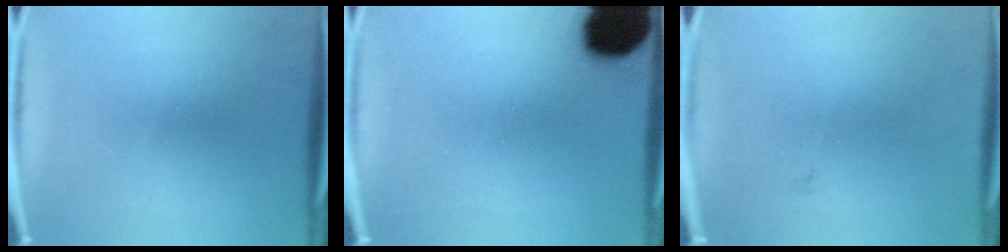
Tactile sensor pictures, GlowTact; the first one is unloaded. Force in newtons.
{"total": 17.9}
{"total": 0.7}